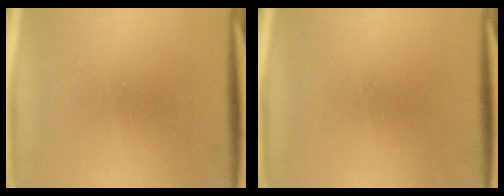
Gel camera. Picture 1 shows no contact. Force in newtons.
{"total": 1.6}